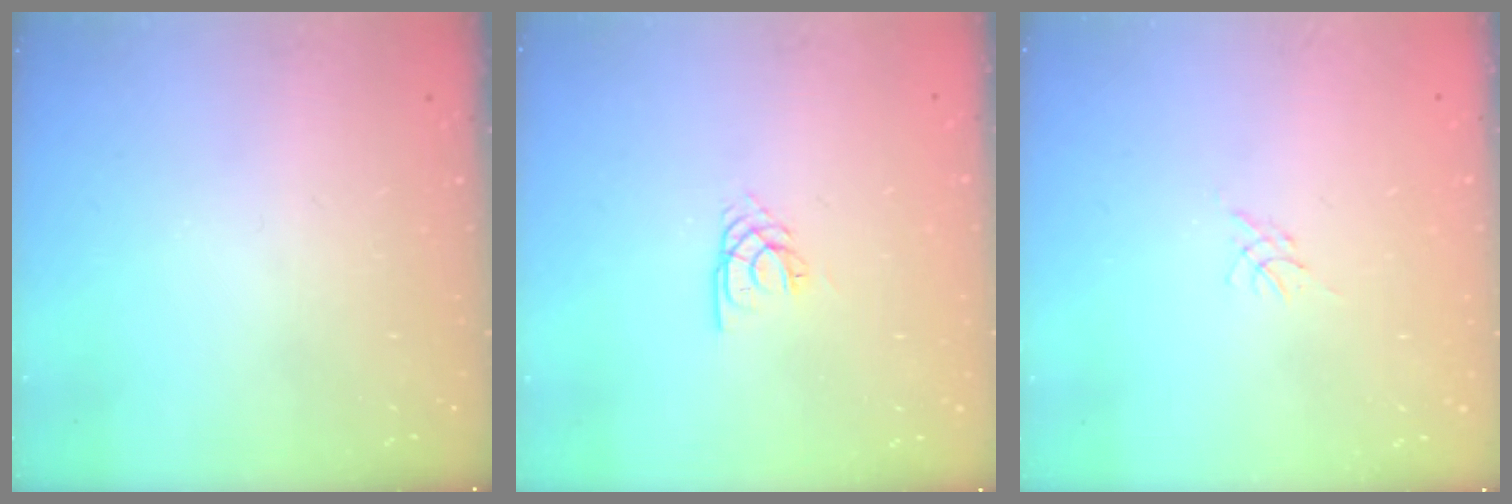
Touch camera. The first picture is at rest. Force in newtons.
{"total": 2.1, "press": 2.1, "slide": 0.2}
{"total": 0.0}